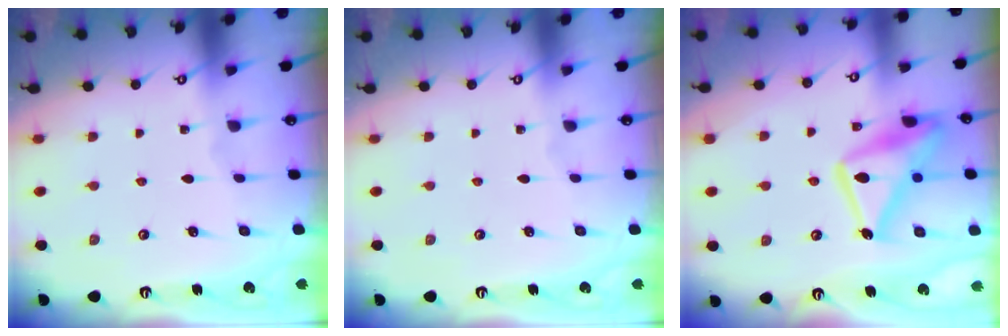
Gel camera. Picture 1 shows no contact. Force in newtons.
{"total": 0.0}
{"total": 16.5, "press": 16.5, "slide": 1.3}